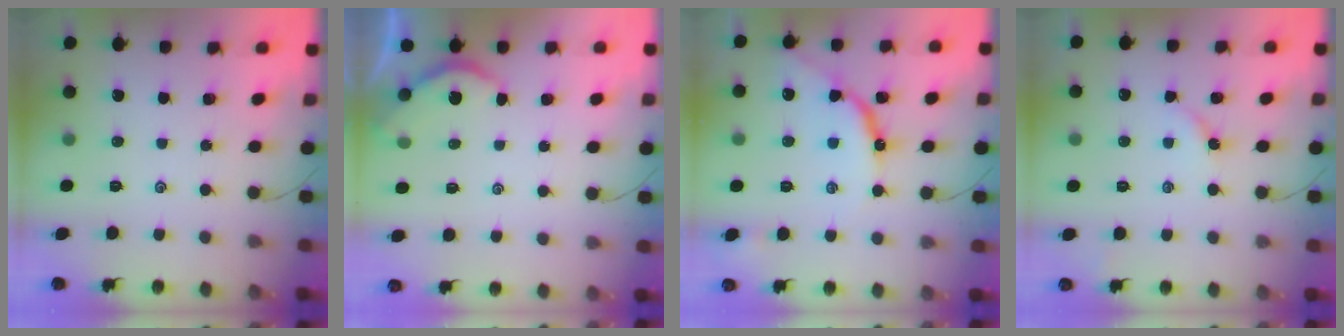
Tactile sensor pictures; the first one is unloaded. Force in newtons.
{"total": 3.4, "press": 3.4, "slide": 0.3}
{"total": 9.7, "press": 9.6, "slide": 1.1}
{"total": 2.7, "press": 2.7, "slide": 0.4}